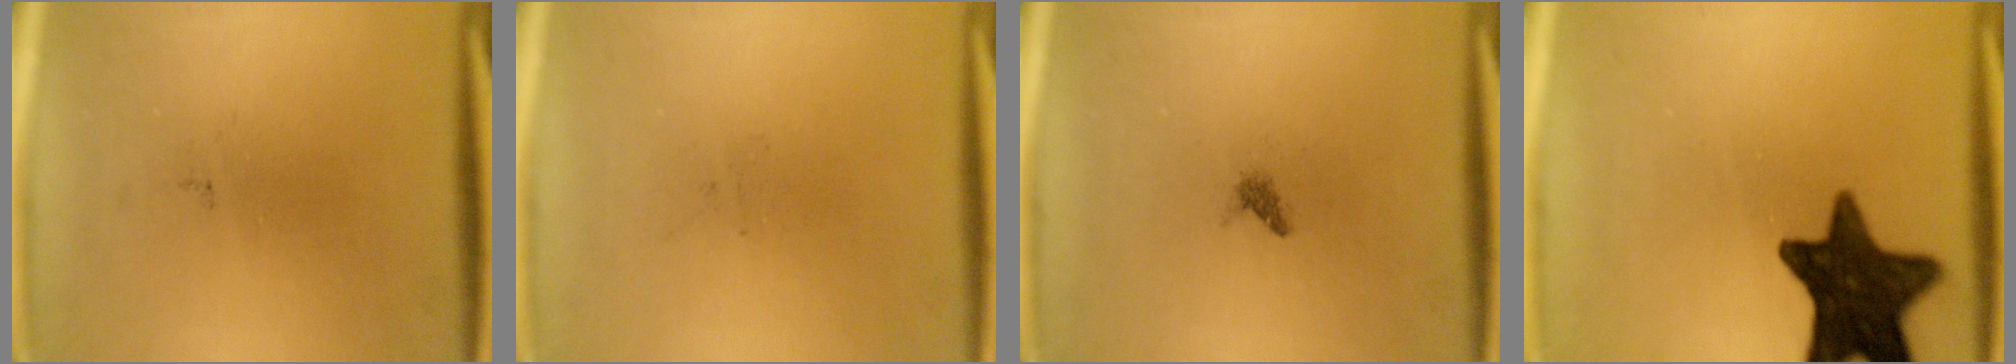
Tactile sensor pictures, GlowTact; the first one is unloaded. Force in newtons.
{"total": 0.0}
{"total": 0.7}
{"total": 14.6}